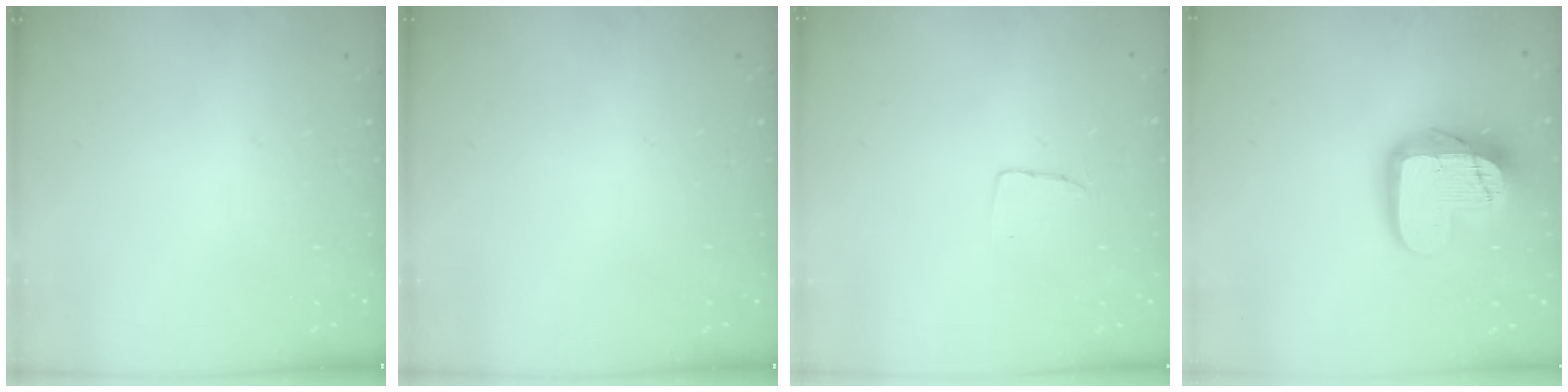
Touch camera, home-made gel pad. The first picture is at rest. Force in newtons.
{"total": 0.0}
{"total": 2.9, "press": 2.9, "slide": 0.1}
{"total": 16.1, "press": 16.1, "slide": 0.9}